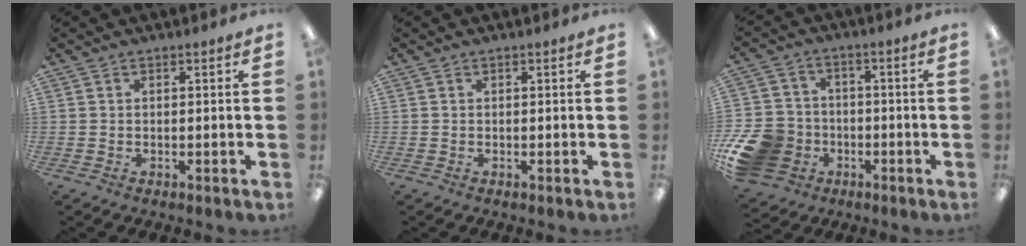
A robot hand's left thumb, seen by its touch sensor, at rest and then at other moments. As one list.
[{"total": 0.0}, {"total": 15.1, "force": [-5.4, 12.0, 7.3], "torque": [-0.163, 0.038, -0.089]}]